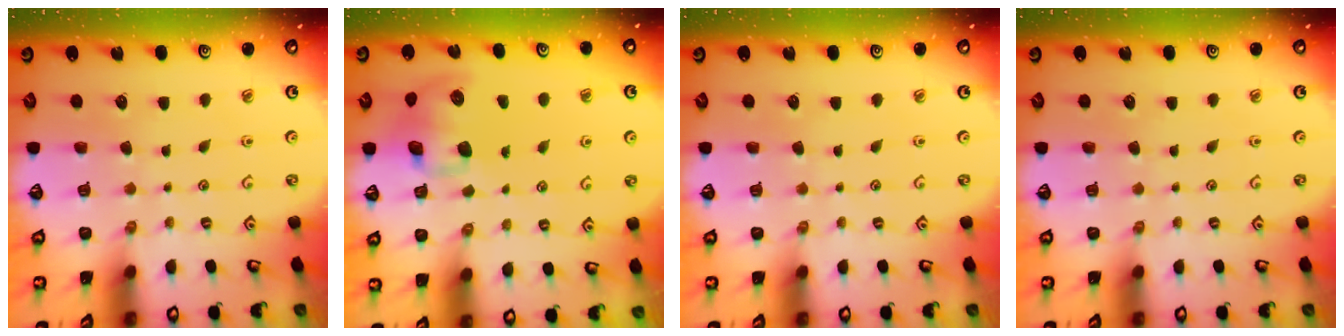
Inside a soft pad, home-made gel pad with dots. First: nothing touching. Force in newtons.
{"total": 9.5, "press": 9.4, "slide": 1.7}
{"total": 0.0}
{"total": 0.0}